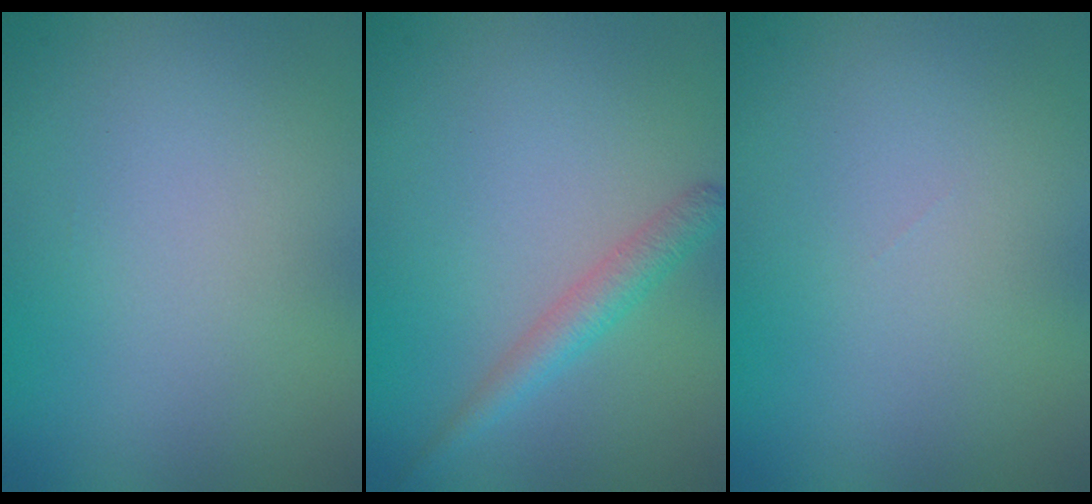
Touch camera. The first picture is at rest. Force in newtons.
{"total": 2.2, "press": 2.2, "slide": 0.1}
{"total": 0.0}